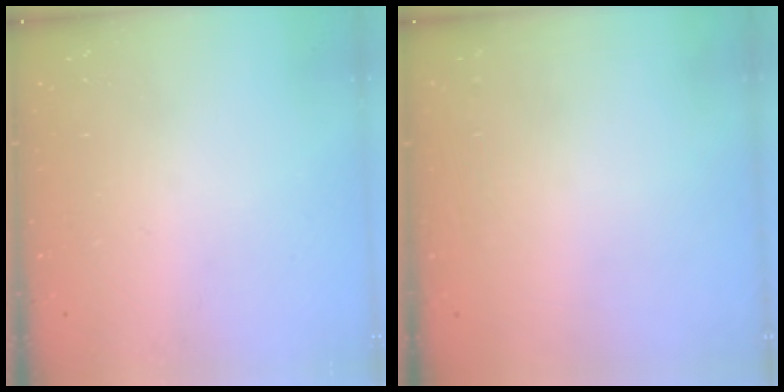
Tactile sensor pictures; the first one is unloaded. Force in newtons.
{"total": 0.0}